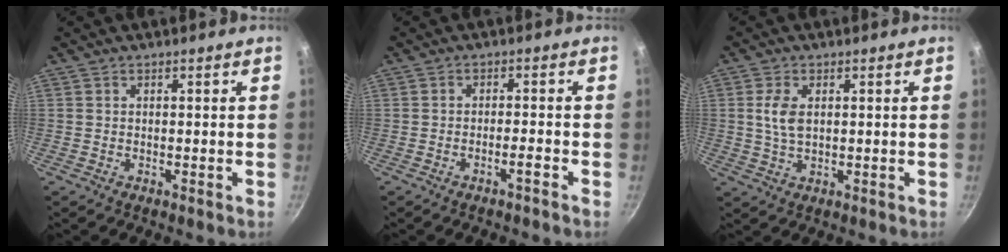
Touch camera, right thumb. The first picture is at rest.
{"total": 2.0, "force": [-1.5, -0.1, 1.4], "torque": [-0.027, 0.012, -0.023]}
{"total": 4.9, "force": [1.0, 2.7, 3.9], "torque": [-0.079, 0.000, 0.021]}